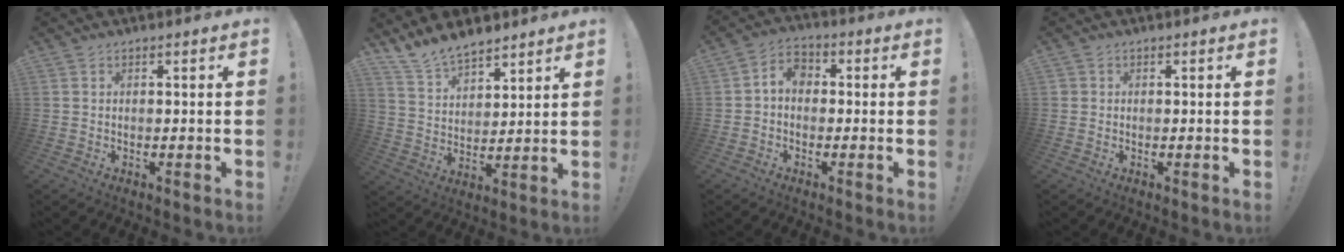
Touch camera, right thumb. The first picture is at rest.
{"total": 10.2, "force": [8.9, 4.3, 2.4], "torque": [-0.058, -0.066, 0.176]}
{"total": 5.1, "force": [-0.5, 3.7, 3.4], "torque": [-0.076, 0.015, -0.008]}
{"total": 1.0, "force": [0.2, 1.0, 0.2], "torque": [-0.011, 0.004, 0.006]}